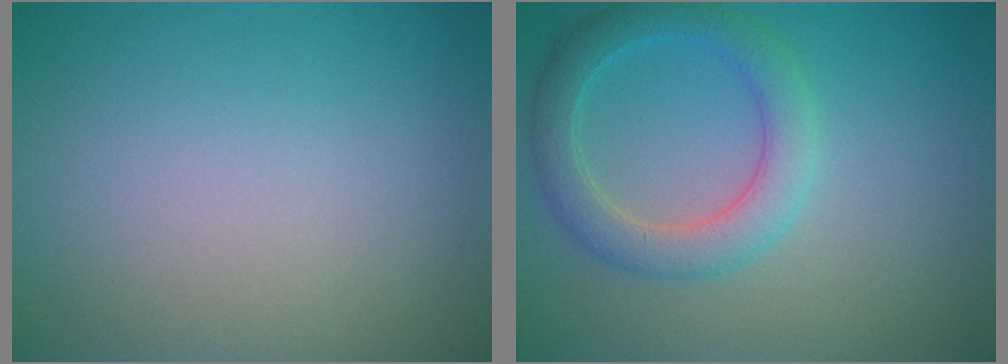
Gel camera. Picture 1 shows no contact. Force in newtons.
{"total": 3.9, "press": 3.9, "slide": 0.1}